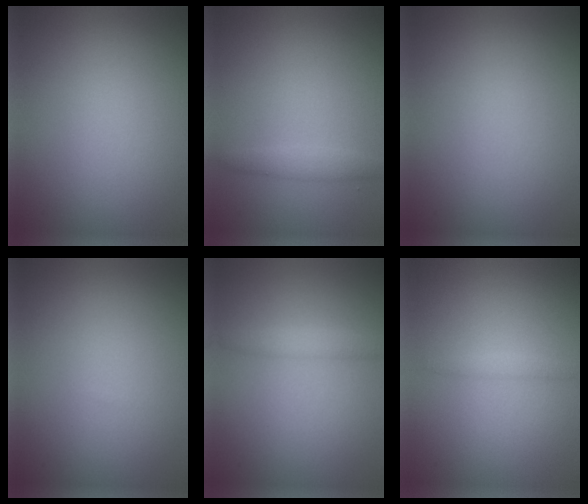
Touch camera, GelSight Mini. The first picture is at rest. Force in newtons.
{"total": 1.5, "press": 1.5, "slide": 0.1}
{"total": 0.0}
{"total": 0.0}
{"total": 1.5, "press": 1.5, "slide": 0.0}
{"total": 0.9, "press": 0.9, "slide": 0.0}